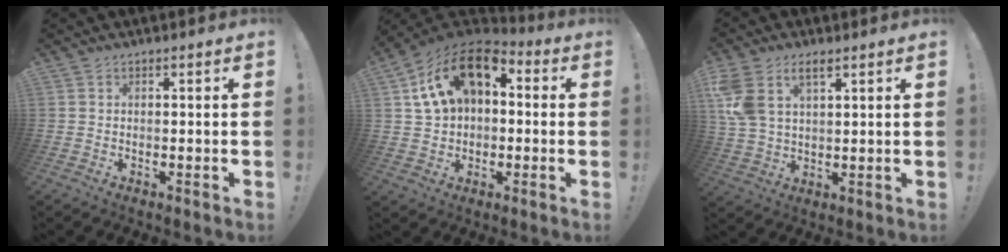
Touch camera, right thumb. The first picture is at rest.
{"total": 17.5, "force": [6.4, 11.4, 11.7], "torque": [-0.186, -0.011, 0.118]}
{"total": 9.2, "force": [4.9, 5.3, 5.8], "torque": [-0.125, -0.010, 0.094]}